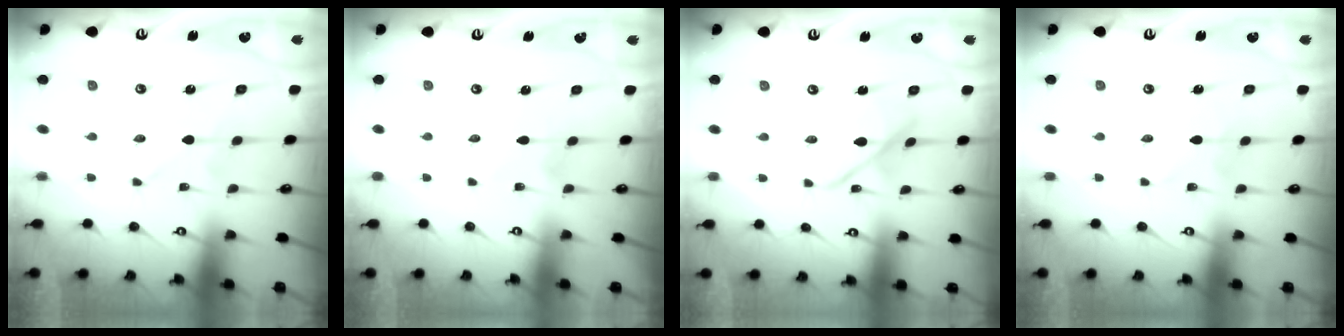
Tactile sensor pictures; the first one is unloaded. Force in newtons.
{"total": 2.1, "press": 2.1, "slide": 0.1}
{"total": 8.3, "press": 8.3, "slide": 0.4}
{"total": 2.8, "press": 2.8, "slide": 0.3}